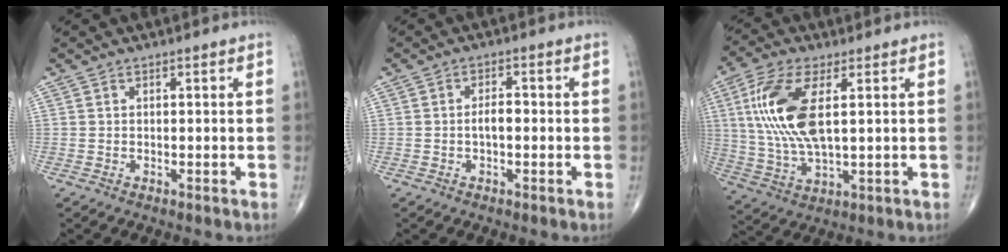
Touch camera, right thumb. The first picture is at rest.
{"total": 2.7, "force": [-0.5, 1.2, 2.3], "torque": [-0.038, 0.010, -0.010]}
{"total": 14.5, "force": [3.0, 5.9, 12.9], "torque": [-0.286, -0.006, 0.062]}